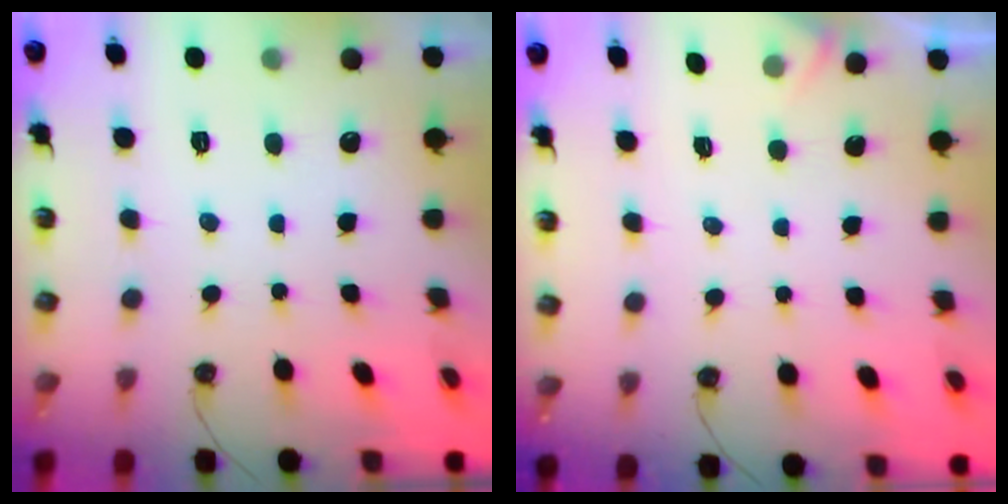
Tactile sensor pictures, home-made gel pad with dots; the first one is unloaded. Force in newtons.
{"total": 2.5, "press": 2.4, "slide": 0.4}